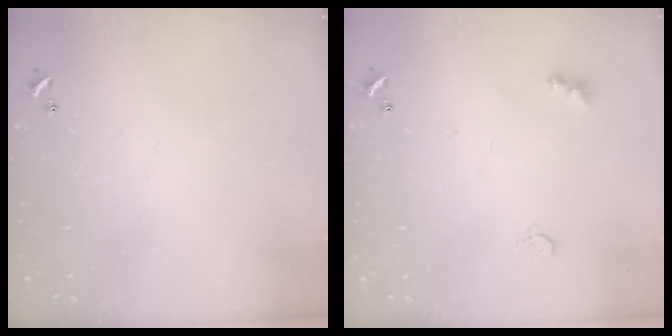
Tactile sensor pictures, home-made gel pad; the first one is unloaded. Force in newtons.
{"total": 2.9, "press": 2.8, "slide": 0.7}